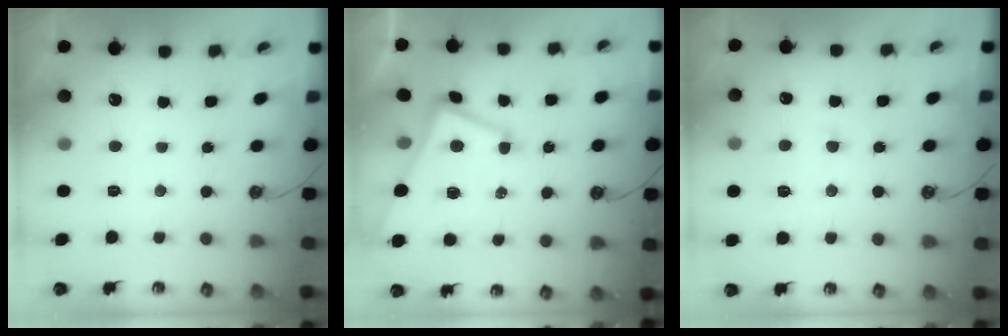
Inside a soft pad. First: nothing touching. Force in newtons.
{"total": 1.1, "press": 0.7, "slide": 0.9}
{"total": 0.8, "press": 0.7, "slide": 0.4}